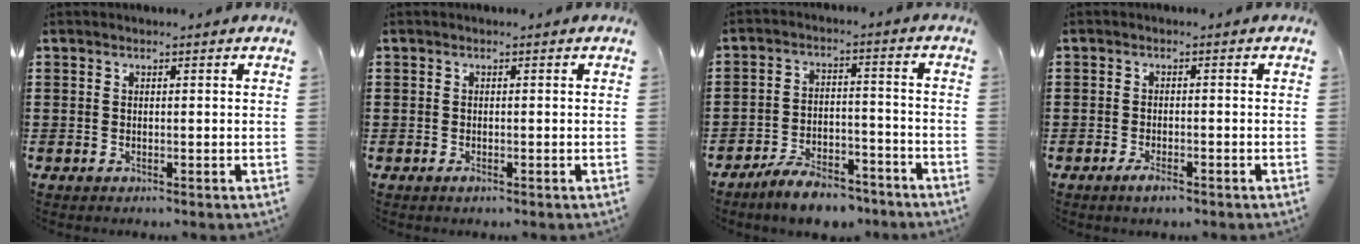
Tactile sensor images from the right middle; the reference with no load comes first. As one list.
[{"total": 0.6, "force": [-0.4, 0.2, 0.4], "torque": [-0.010, -0.007, -0.005]}, {"total": 6.7, "force": [-6.2, 1.4, 2.4], "torque": [-0.046, 0.009, -0.117]}, {"total": 2.1, "force": [-1.3, 0.5, 1.5], "torque": [-0.035, -0.005, -0.026]}]